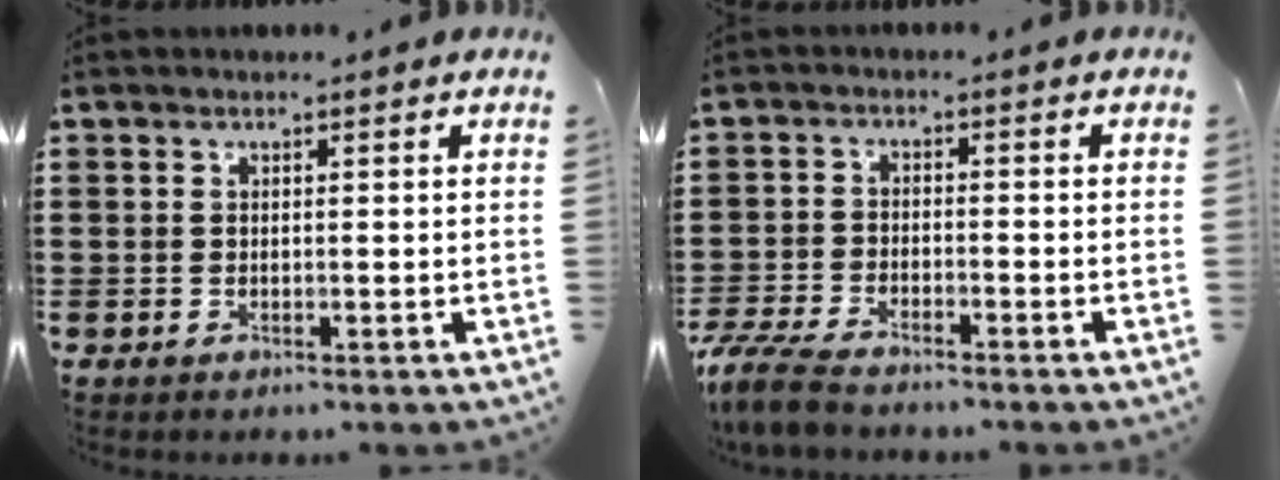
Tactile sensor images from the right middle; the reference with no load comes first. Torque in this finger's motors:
{"motor_torque": [1.33, -0.53, 0.43, 0.14]}